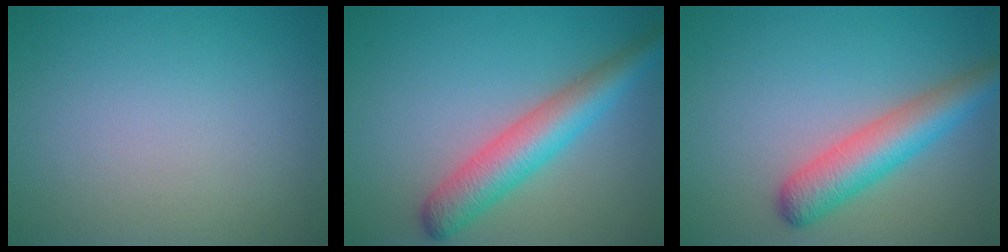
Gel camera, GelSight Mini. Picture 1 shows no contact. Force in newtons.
{"total": 5.4, "press": 5.4, "slide": 0.1}
{"total": 5.0, "press": 5.0, "slide": 0.2}